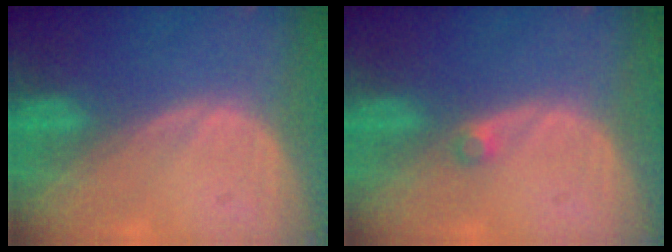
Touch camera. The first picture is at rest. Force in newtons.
{"total": 1.3, "press": 1.1, "slide": 0.6}